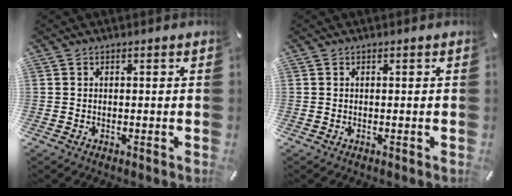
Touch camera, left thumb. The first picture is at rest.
{"total": 0.0}